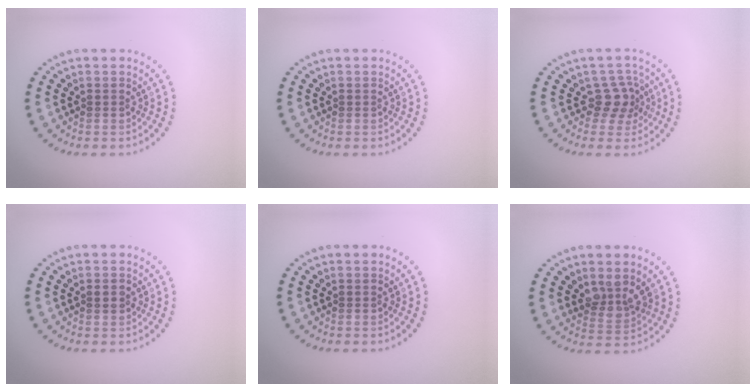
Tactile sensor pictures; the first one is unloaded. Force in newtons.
{"total": 0.0}
{"total": 2.3, "press": 1.8, "slide": 1.5}
{"total": 1.1, "press": 1.1, "slide": 0.2}
{"total": 0.0}
{"total": 2.8, "press": 2.2, "slide": 1.6}